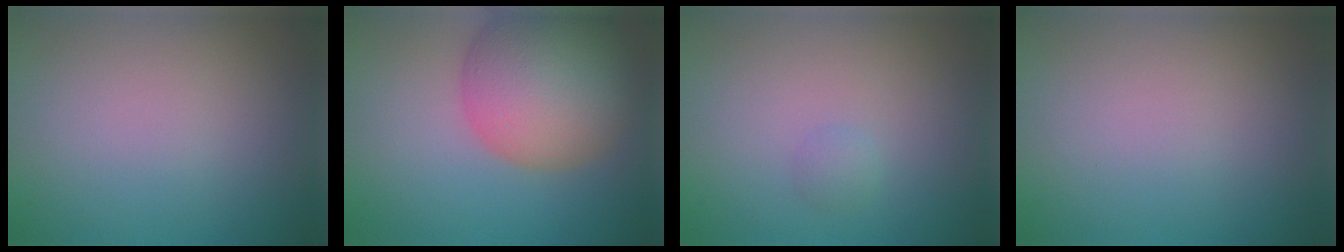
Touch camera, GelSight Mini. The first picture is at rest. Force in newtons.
{"total": 11.4, "press": 11.3, "slide": 0.5}
{"total": 0.8, "press": 0.8, "slide": 0.1}
{"total": 0.0}